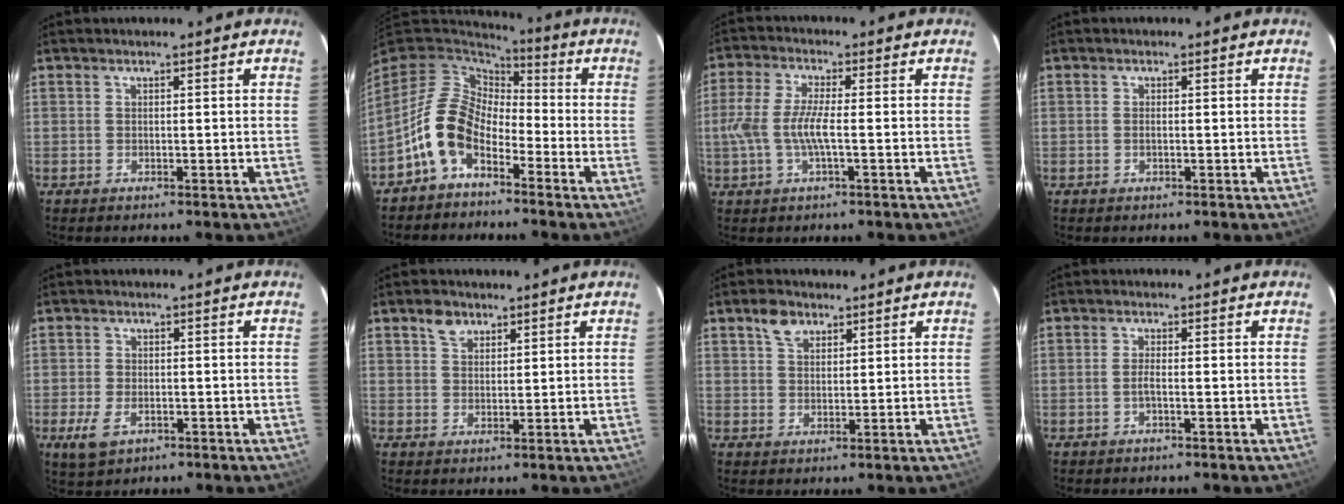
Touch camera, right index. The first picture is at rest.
{"total": 11.3, "force": [-5.4, 7.1, 7.0], "torque": [-0.143, 0.013, -0.113]}
{"total": 7.7, "force": [-1.2, 1.6, 7.4], "torque": [-0.157, -0.001, -0.025]}
{"total": 0.9, "force": [-0.1, 0.3, 0.9], "torque": [-0.019, 0.001, -0.003]}
{"total": 5.2, "force": [-2.3, 3.0, 3.5], "torque": [-0.084, -0.012, -0.038]}
{"total": 3.4, "force": [2.1, 2.2, 1.4], "torque": [-0.021, 0.010, 0.039]}
{"total": 4.1, "force": [2.5, 2.6, 2.0], "torque": [-0.033, 0.011, 0.047]}
{"total": 1.8, "force": [-0.5, 0.2, 1.7], "torque": [-0.035, 0.001, -0.011]}